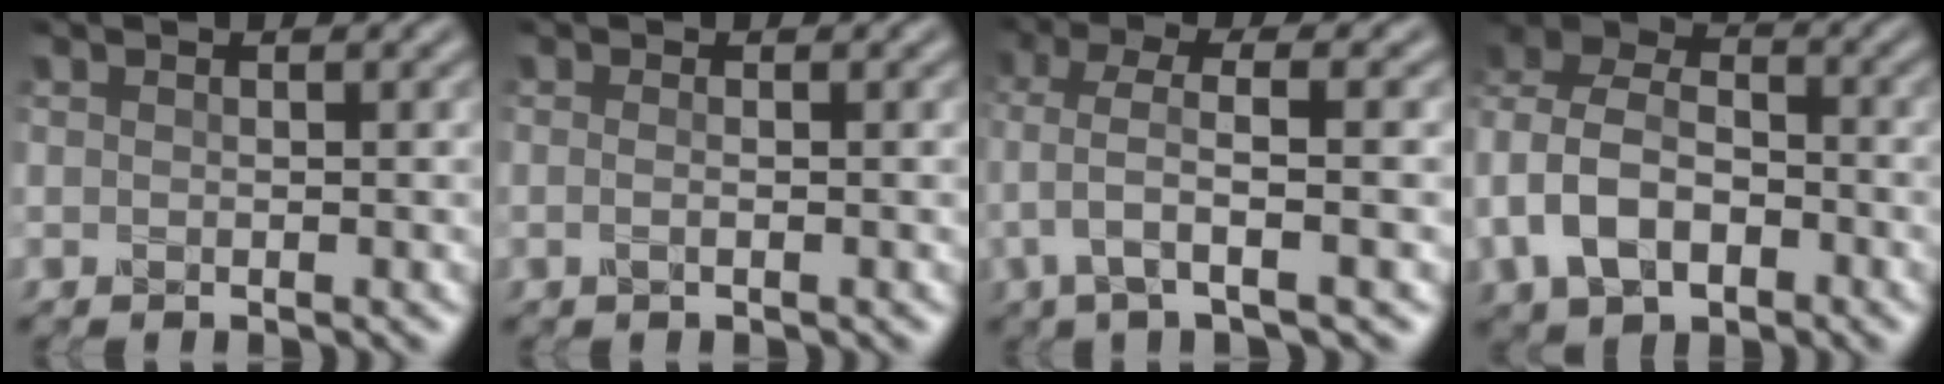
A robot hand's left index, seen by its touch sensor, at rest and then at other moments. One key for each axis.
{"total": 0.9, "fx": -0.1, "fy": 0.4, "fz": 0.8, "tx": -0.009, "ty": -0.001, "tz": -0.010}
{"total": 4.1, "fx": -0.6, "fy": 0.8, "fz": 3.9, "tx": -0.087, "ty": 0.013, "tz": -0.012}
{"total": 8.1, "fx": -1.8, "fy": 6.0, "fz": 5.1, "tx": -0.121, "ty": 0.006, "tz": -0.046}